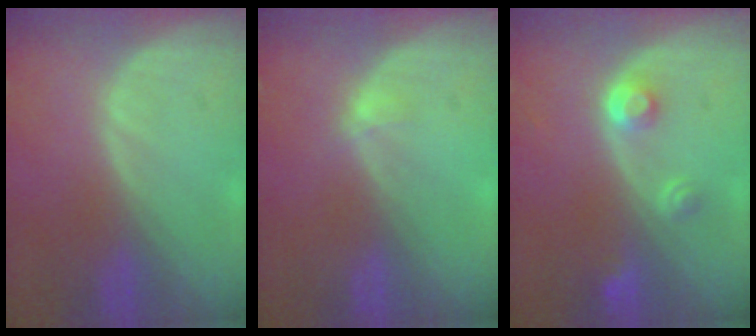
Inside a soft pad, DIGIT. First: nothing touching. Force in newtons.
{"total": 1.1, "press": 0.8, "slide": 0.7}
{"total": 3.0, "press": 2.8, "slide": 0.9}